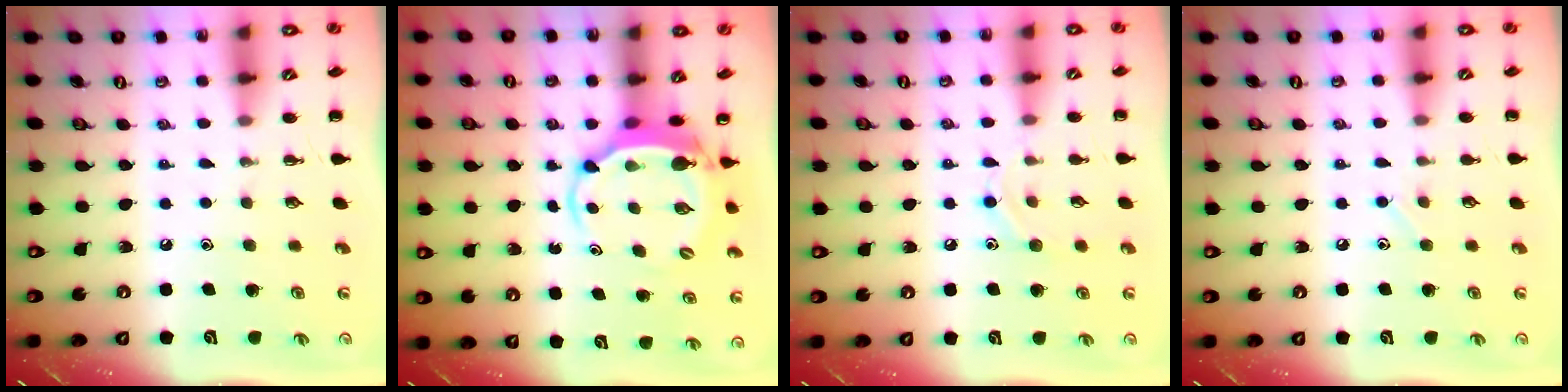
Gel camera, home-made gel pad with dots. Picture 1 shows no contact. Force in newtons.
{"total": 5.4, "press": 5.2, "slide": 1.3}
{"total": 7.5, "press": 7.4, "slide": 1.2}
{"total": 5.0, "press": 4.8, "slide": 1.3}